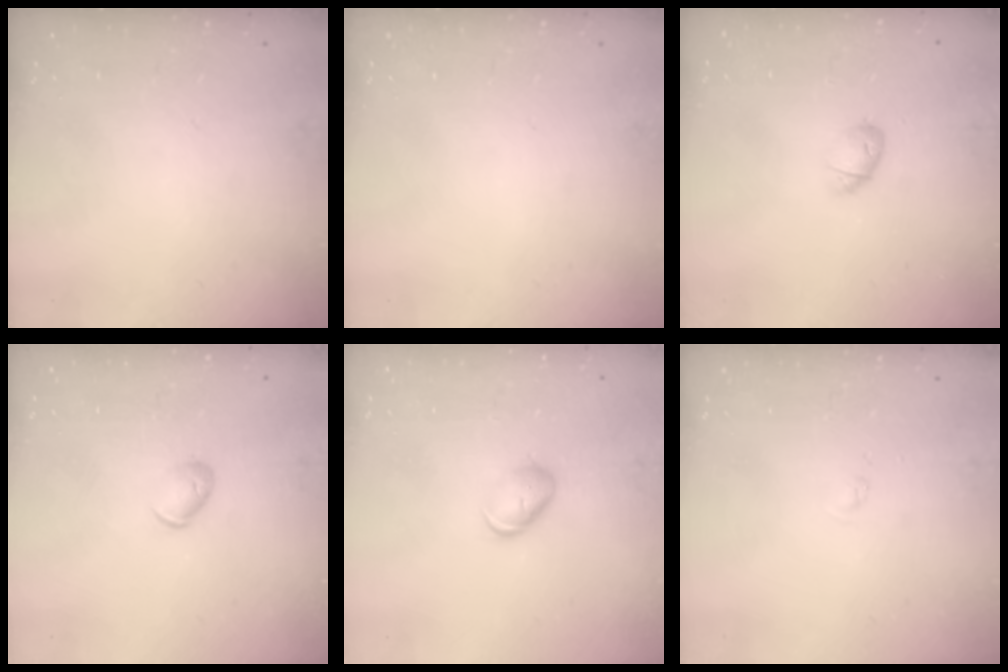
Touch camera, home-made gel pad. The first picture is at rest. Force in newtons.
{"total": 0.0}
{"total": 5.2, "press": 5.0, "slide": 1.3}
{"total": 5.7, "press": 5.5, "slide": 1.2}
{"total": 5.7, "press": 5.6, "slide": 0.6}
{"total": 1.9, "press": 1.9, "slide": 0.3}